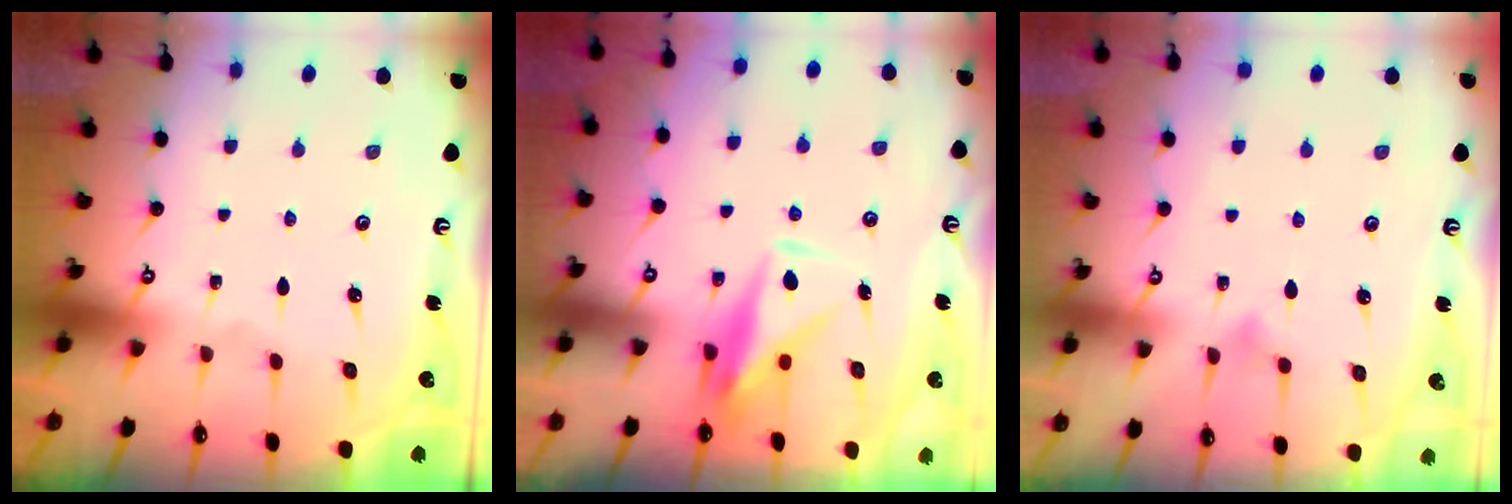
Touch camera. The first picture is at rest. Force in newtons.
{"total": 9.3, "press": 9.2, "slide": 1.4}
{"total": 6.0, "press": 5.9, "slide": 0.4}